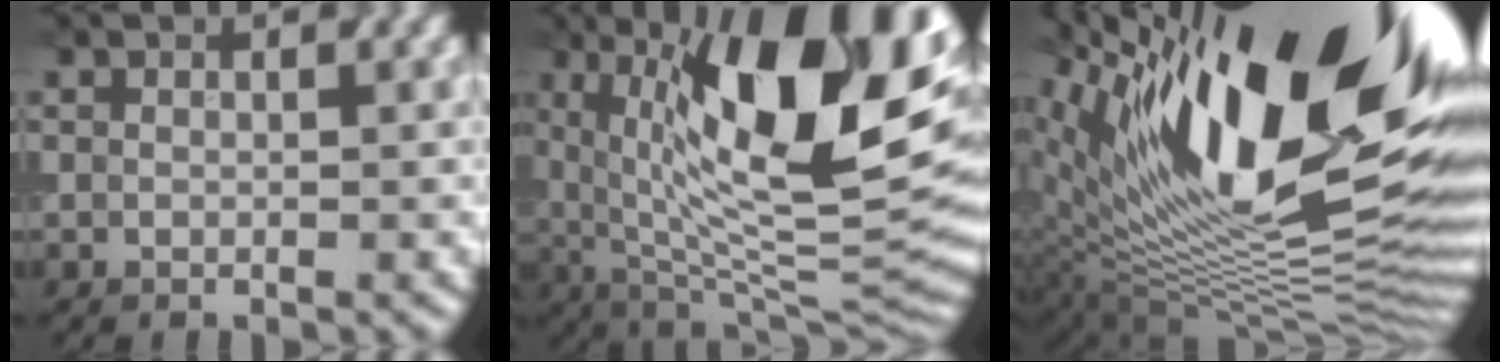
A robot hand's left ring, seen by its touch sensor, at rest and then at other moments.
{"total": 15.2, "force": [4.2, 4.6, 13.8], "torque": [-0.216, 0.004, 0.074]}
{"total": 19.2, "force": [7.5, 6.8, 16.3], "torque": [-0.235, 0.033, 0.137]}